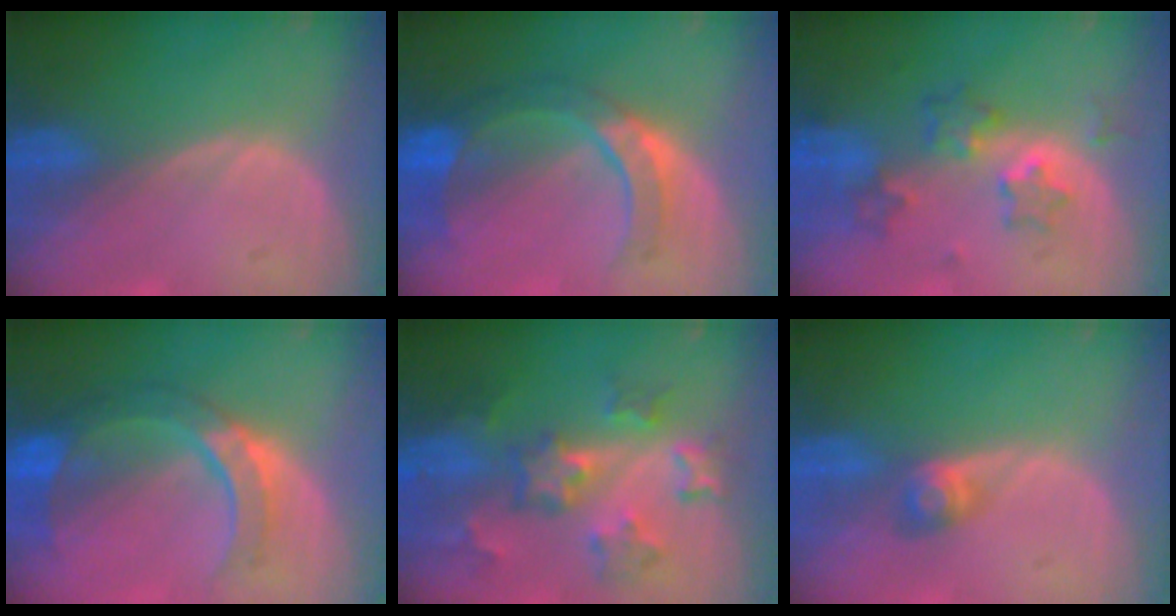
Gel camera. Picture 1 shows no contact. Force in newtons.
{"total": 7.3, "press": 7.2, "slide": 0.8}
{"total": 6.1, "press": 5.8, "slide": 1.8}
{"total": 8.2, "press": 7.9, "slide": 2.1}
{"total": 8.4, "press": 7.7, "slide": 3.3}
{"total": 2.8, "press": 2.5, "slide": 1.2}